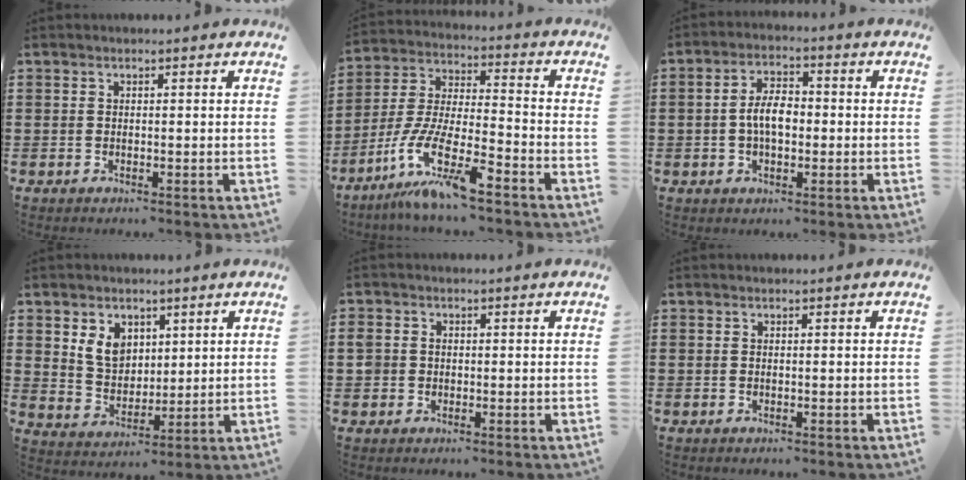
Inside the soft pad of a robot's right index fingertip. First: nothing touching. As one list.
[{"total": 11.4, "force": [-8.3, 1.3, 7.8], "torque": [-0.182, -0.011, -0.168]}, {"total": 5.4, "force": [-0.6, 2.8, 4.6], "torque": [-0.099, 0.003, -0.016]}, {"total": 6.2, "force": [2.7, 4.7, 2.9], "torque": [-0.068, 0.012, 0.050]}, {"total": 2.2, "force": [-0.2, 2.0, 0.7], "torque": [-0.022, 0.009, -0.006]}, {"total": 0.0}]